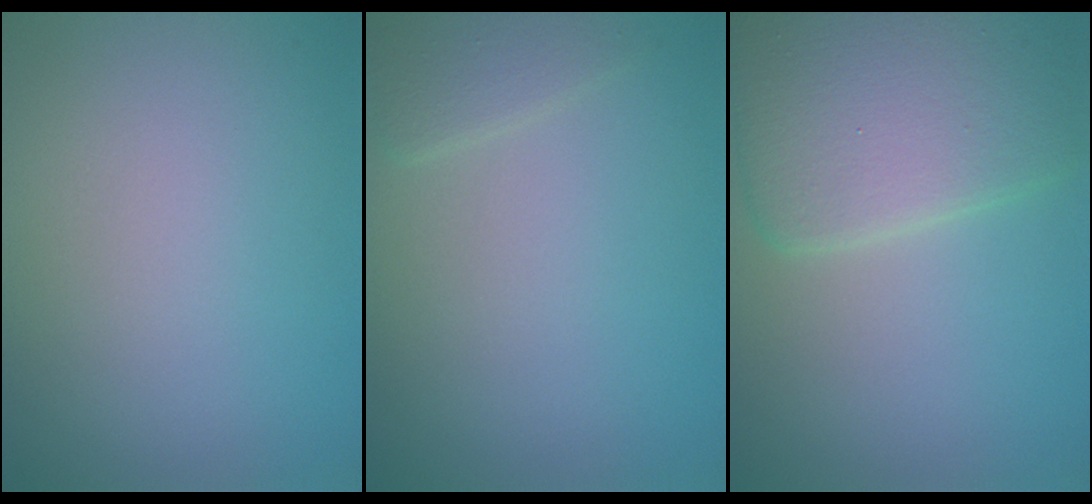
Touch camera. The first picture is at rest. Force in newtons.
{"total": 1.4, "press": 1.3, "slide": 0.1}
{"total": 6.2, "press": 6.2, "slide": 0.2}